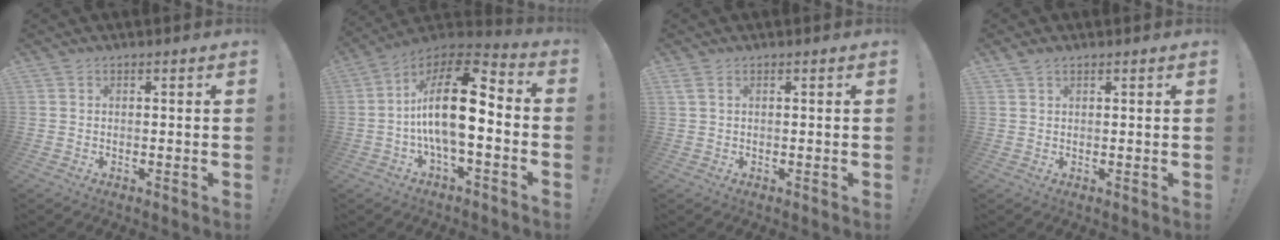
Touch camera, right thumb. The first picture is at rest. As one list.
[{"total": 19.2, "force": [-0.8, 7.9, 17.5], "torque": [-0.313, 0.010, -0.015]}, {"total": 1.4, "force": [0.8, 0.4, 1.2], "torque": [-0.032, 0.003, 0.016]}, {"total": 1.7, "force": [1.4, 0.7, 0.8], "torque": [-0.017, -0.003, 0.025]}]